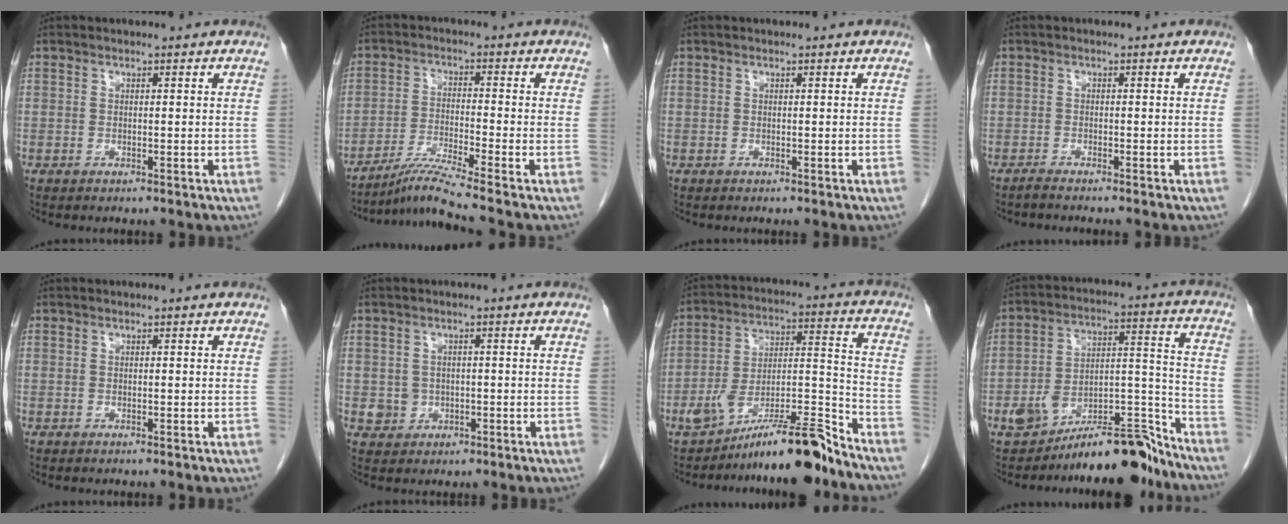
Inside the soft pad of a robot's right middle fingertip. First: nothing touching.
{"total": 6.0, "force": [-5.1, -2.3, 2.2], "torque": [-0.046, -0.027, -0.098]}
{"total": 0.0}
{"total": 1.2, "force": [-1.1, -0.3, 0.5], "torque": [-0.010, -0.001, -0.020]}
{"total": 0.0}
{"total": 2.9, "force": [-0.3, 2.8, 0.6], "torque": [-0.006, 0.006, 0.005]}
{"total": 14.6, "force": [-12.0, 0.9, 8.3], "torque": [-0.133, 0.027, -0.200]}
{"total": 13.8, "force": [-11.7, 3.2, 6.5], "torque": [-0.086, 0.064, -0.191]}